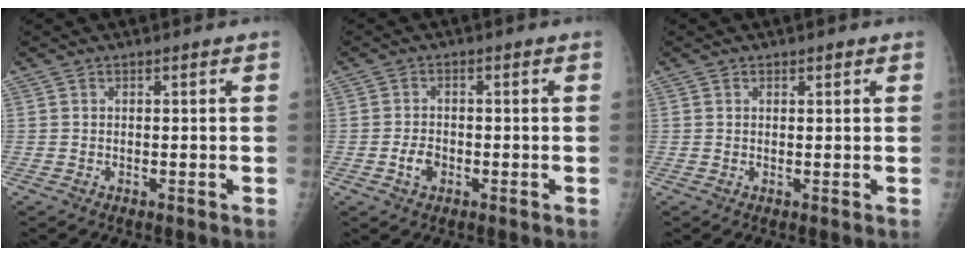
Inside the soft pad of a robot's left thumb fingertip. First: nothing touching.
{"total": 3.0, "force": [-1.1, 2.1, 1.8], "torque": [-0.027, 0.008, -0.020]}
{"total": 0.8, "force": [0.5, 0.4, 0.4], "torque": [-0.001, -0.003, 0.006]}